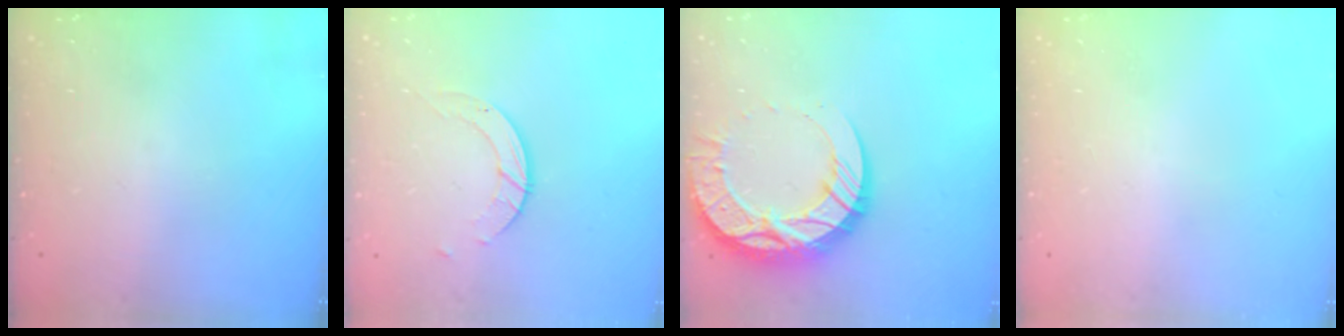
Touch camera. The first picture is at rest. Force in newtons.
{"total": 3.0, "press": 3.0, "slide": 0.3}
{"total": 21.4, "press": 21.3, "slide": 1.8}
{"total": 0.0}